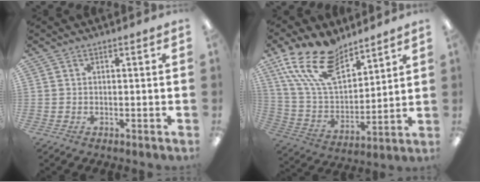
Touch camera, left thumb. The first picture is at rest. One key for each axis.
{"total": 18.5, "fx": 12.7, "fy": 9.1, "fz": 10.0, "tx": -0.212, "ty": -0.061, "tz": 0.235}